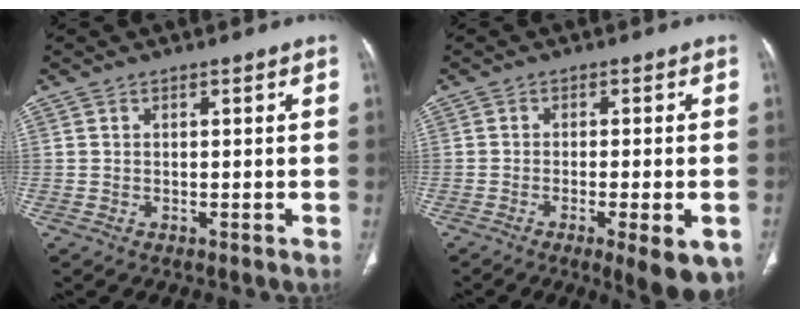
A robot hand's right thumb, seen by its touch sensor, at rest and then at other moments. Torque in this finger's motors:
{"motor_torque": [0.09, 0.37, 0.04, -0.01, 0.02]}